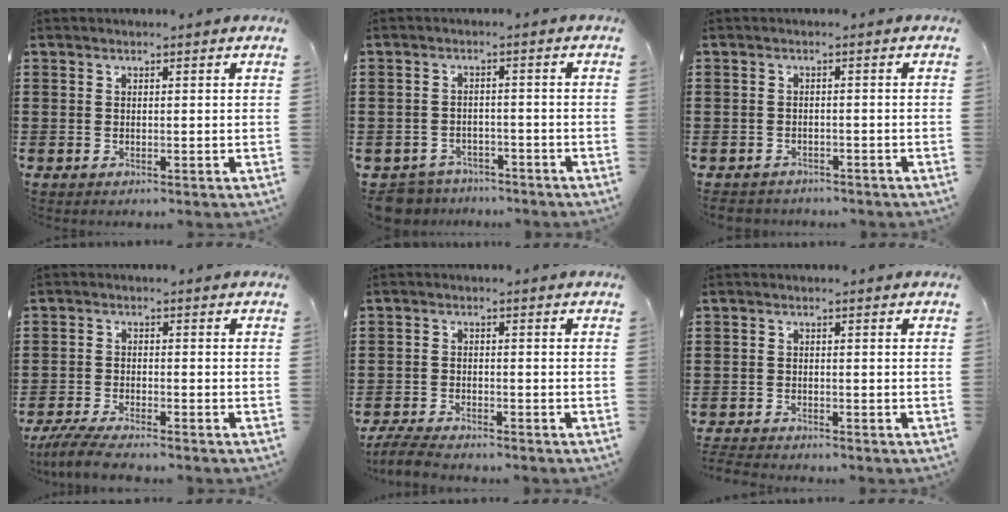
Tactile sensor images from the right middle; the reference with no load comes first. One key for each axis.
{"total": 3.9, "fx": -3.8, "fy": 0.7, "fz": -0.1, "tx": -0.013, "ty": -0.001, "tz": -0.083}
{"total": 1.6, "fx": -1.6, "fy": 0.3, "fz": -0.1, "tx": -0.005, "ty": -0.003, "tz": -0.036}
{"total": 4.4, "fx": -4.1, "fy": 0.1, "fz": 1.6, "tx": -0.048, "ty": -0.014, "tz": -0.084}
{"total": 4.1, "fx": -3.9, "fy": 0.4, "fz": 1.0, "tx": -0.032, "ty": -0.004, "tz": -0.082}
{"total": 2.2, "fx": -2.2, "fy": -0.1, "fz": 0.0, "tx": -0.005, "ty": -0.004, "tz": -0.046}